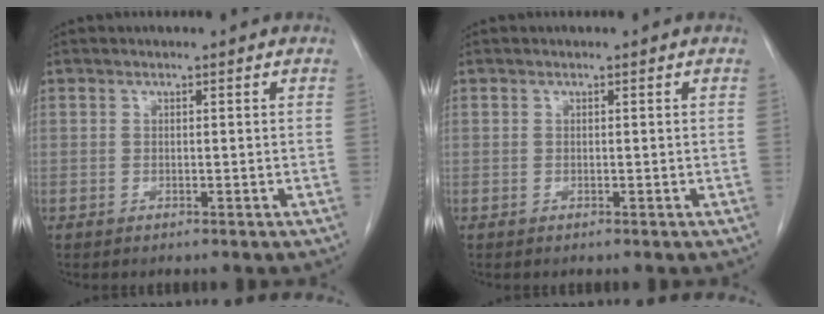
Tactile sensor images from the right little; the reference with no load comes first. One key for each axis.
{"total": 0.0}